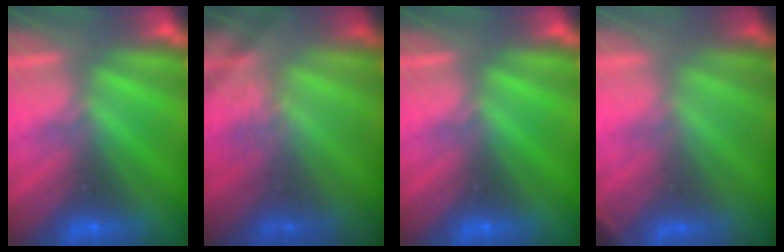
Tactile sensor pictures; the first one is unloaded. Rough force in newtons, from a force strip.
{"total": 2.2}
{"total": 0.0}
{"total": 2.0}